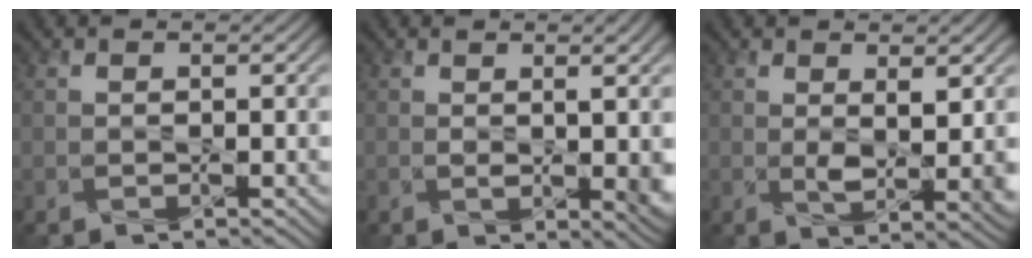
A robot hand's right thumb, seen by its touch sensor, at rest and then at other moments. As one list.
[{"total": 4.7, "force": [0.6, 1.2, 4.5], "torque": [-0.061, -0.003, 0.014]}, {"total": 4.0, "force": [1.0, 1.3, 3.6], "torque": [-0.067, -0.009, 0.021]}]